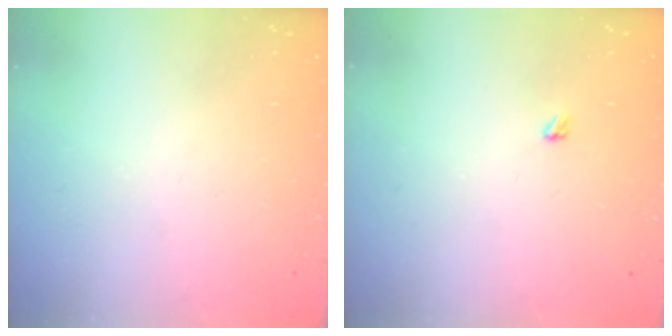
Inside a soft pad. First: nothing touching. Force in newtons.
{"total": 2.4, "press": 2.4, "slide": 0.4}